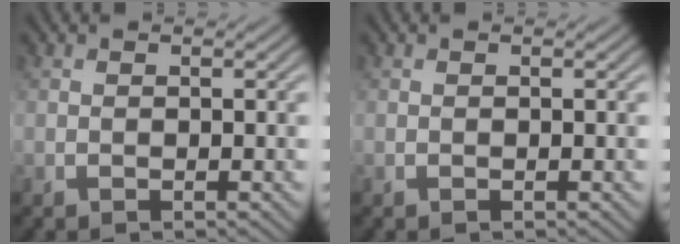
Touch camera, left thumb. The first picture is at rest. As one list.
[{"total": 0.0}]